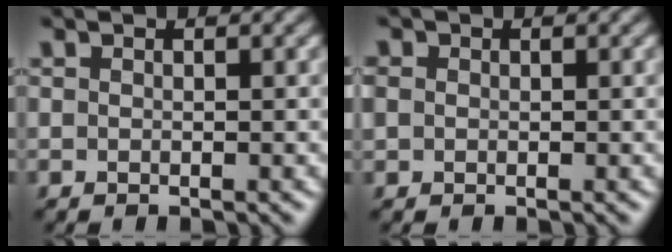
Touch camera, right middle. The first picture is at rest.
{"total": 1.8, "force": [0.3, 1.5, 0.9], "torque": [-0.027, 0.003, 0.004]}